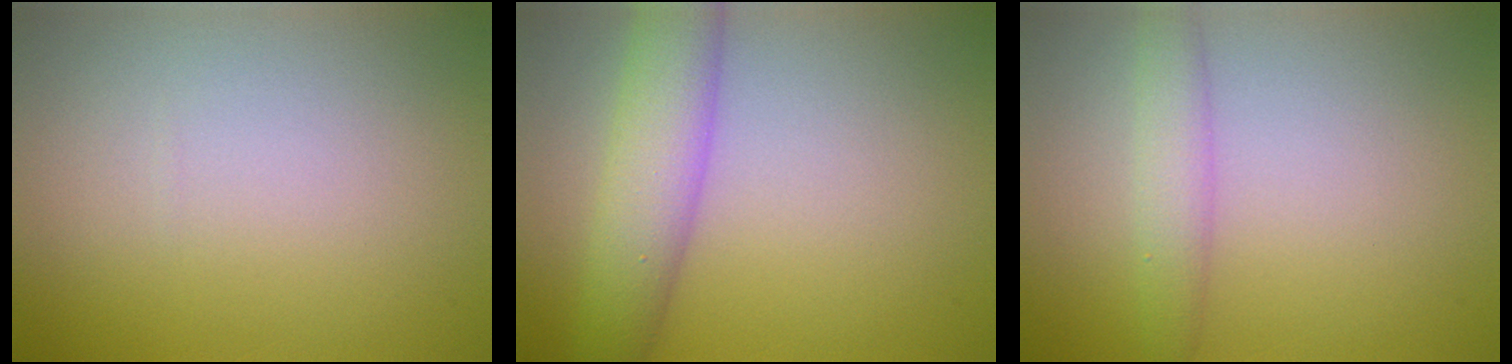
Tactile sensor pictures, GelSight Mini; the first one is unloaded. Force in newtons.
{"total": 5.4, "press": 5.4, "slide": 0.2}
{"total": 2.6, "press": 2.6, "slide": 0.0}